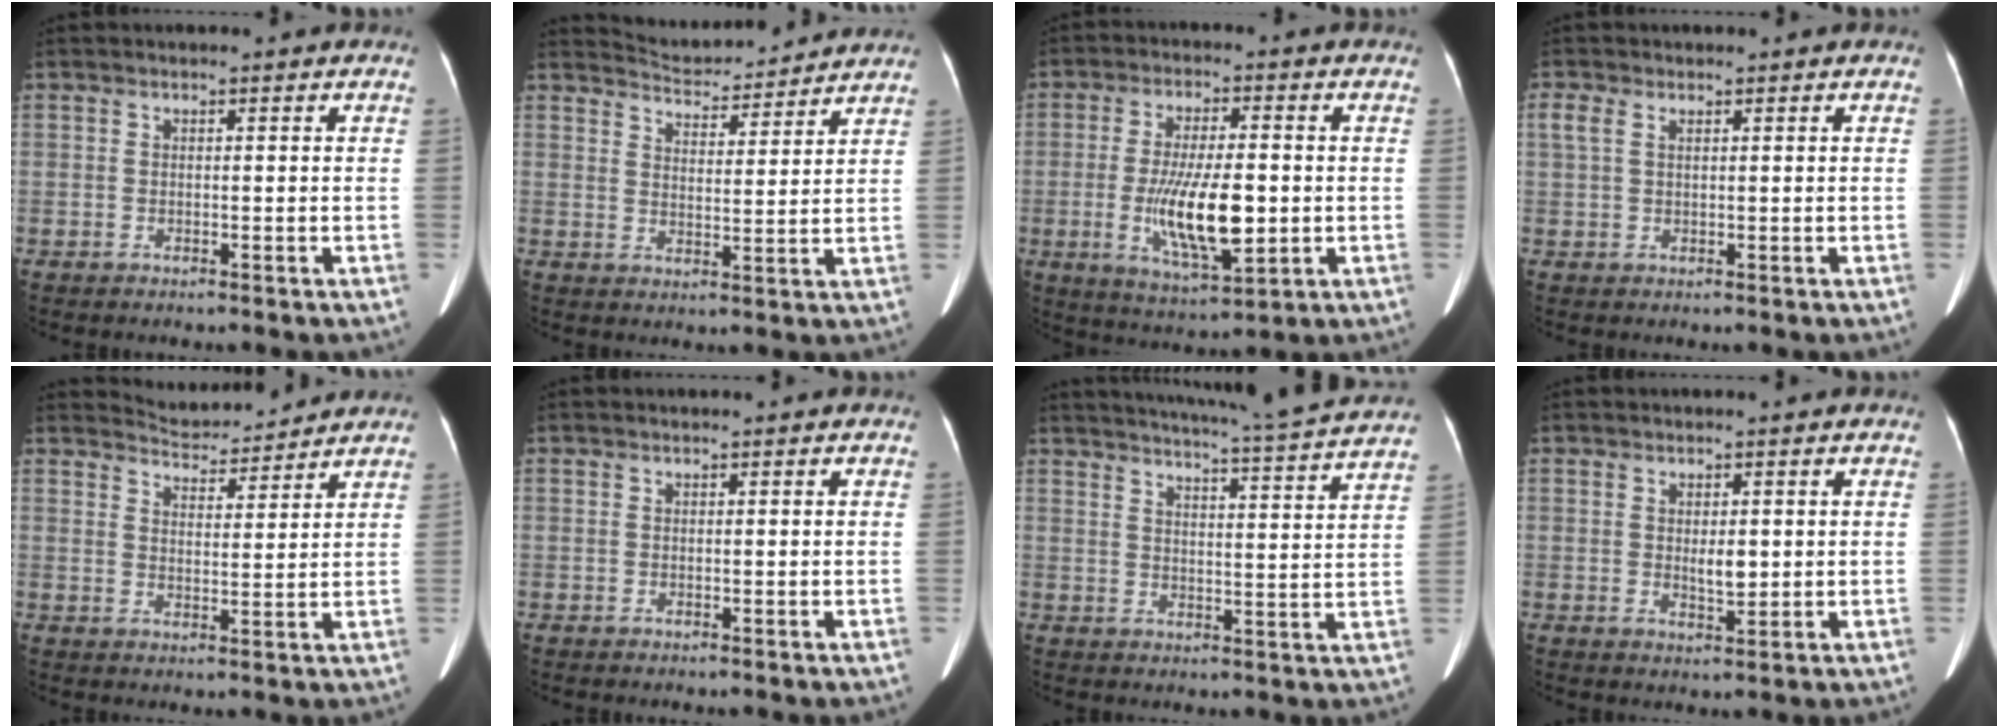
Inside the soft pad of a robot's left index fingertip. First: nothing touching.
{"total": 8.9, "force": [8.8, 0.8, 0.8], "torque": [-0.022, 0.014, 0.130]}
{"total": 11.5, "force": [-1.7, 2.9, 11.0], "torque": [-0.208, -0.015, -0.024]}
{"total": 2.0, "force": [0.9, 1.1, 1.4], "torque": [-0.043, 0.021, 0.025]}
{"total": 6.2, "force": [6.2, 0.5, -0.1], "torque": [-0.008, 0.009, 0.097]}
{"total": 0.0}
{"total": 17.3, "force": [16.1, -1.3, 6.2], "torque": [-0.110, -0.034, 0.199]}
{"total": 2.3, "force": [0.3, 0.8, 2.1], "torque": [-0.034, -0.005, 0.006]}